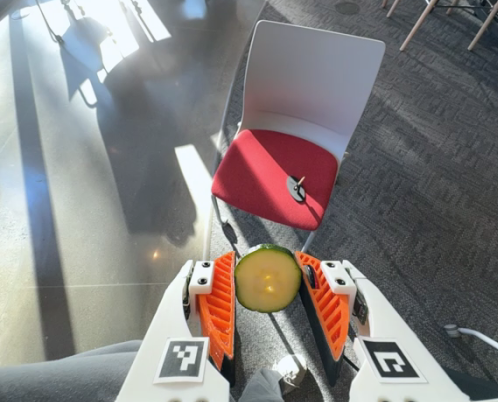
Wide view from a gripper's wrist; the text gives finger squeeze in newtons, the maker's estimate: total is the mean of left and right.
{"total": 6.3, "left": 6.4, "right": 6.3}